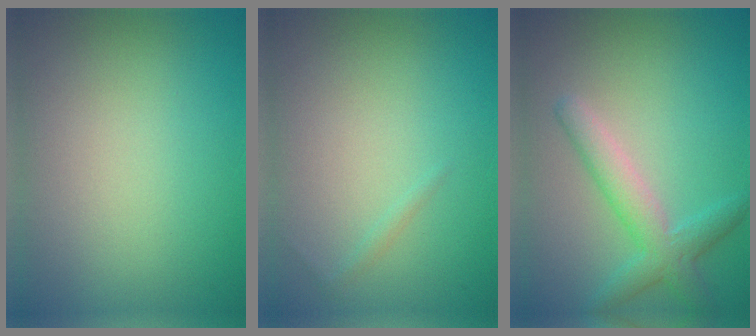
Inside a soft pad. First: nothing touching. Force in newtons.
{"total": 0.5, "press": 0.5, "slide": 0.0}
{"total": 3.5, "press": 3.5, "slide": 0.1}